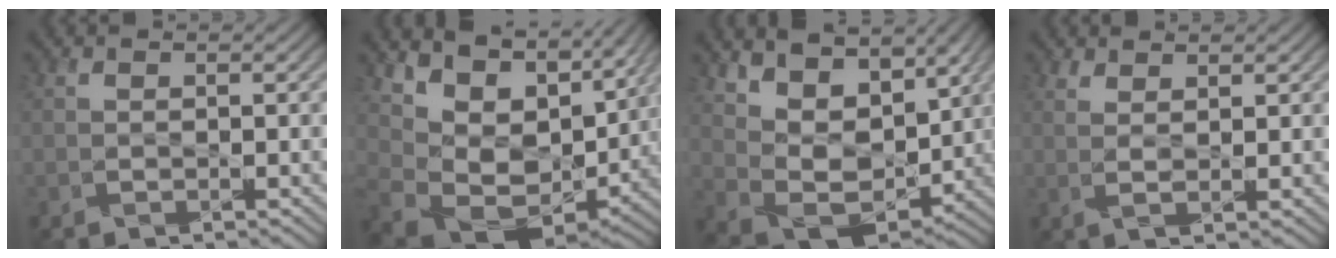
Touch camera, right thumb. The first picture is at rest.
{"total": 11.4, "force": [3.4, 6.8, 8.5], "torque": [-0.163, -0.020, 0.078]}
{"total": 10.5, "force": [5.0, 5.9, 7.0], "torque": [-0.160, 0.005, 0.089]}
{"total": 1.8, "force": [1.3, -0.1, 1.2], "torque": [-0.024, -0.001, 0.029]}